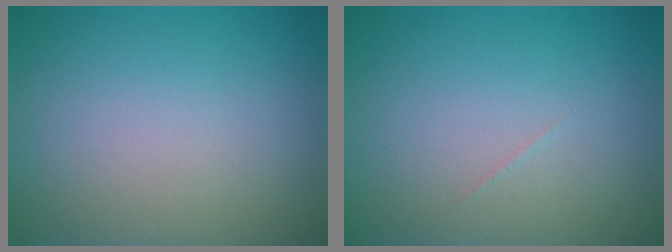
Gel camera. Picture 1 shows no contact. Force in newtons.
{"total": 0.0}